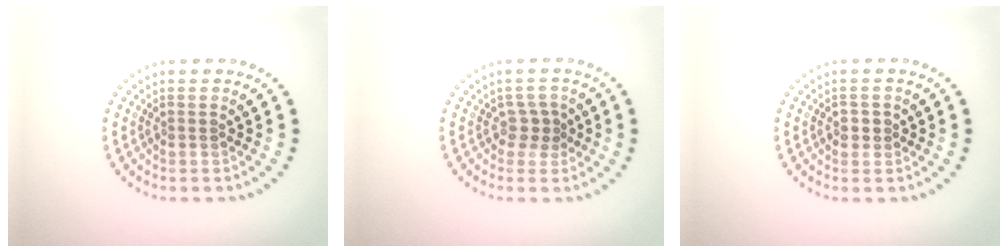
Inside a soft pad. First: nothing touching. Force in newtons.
{"total": 1.4, "press": 1.1, "slide": 0.8}
{"total": 1.2, "press": 1.1, "slide": 0.5}